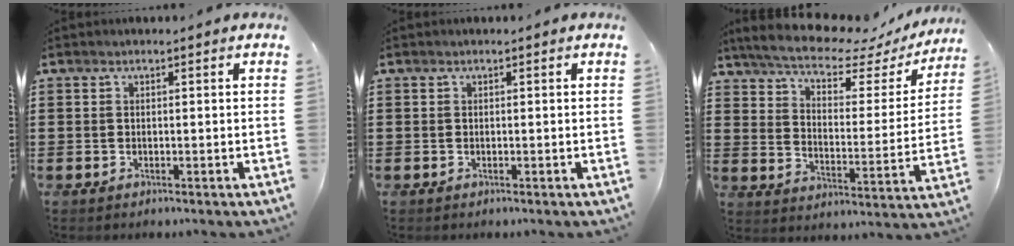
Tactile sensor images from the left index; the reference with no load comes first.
{"total": 0.0}
{"total": 7.1, "force": [6.1, 1.4, 3.3], "torque": [-0.084, -0.039, 0.100]}